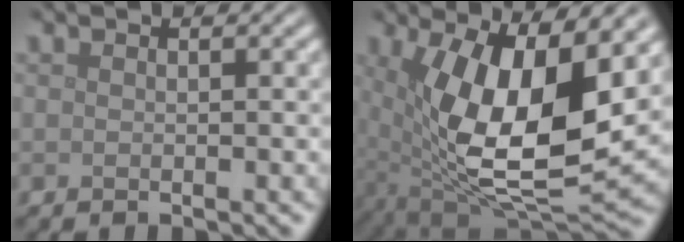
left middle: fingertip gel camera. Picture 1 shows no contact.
{"total": 14.8, "force": [2.9, 6.3, 13.1], "torque": [-0.224, -0.018, 0.053]}